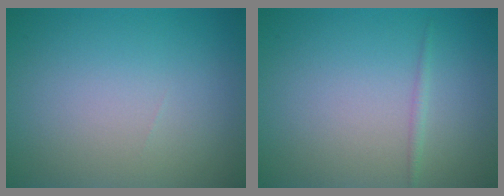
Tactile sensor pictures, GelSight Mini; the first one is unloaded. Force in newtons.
{"total": 0.7, "press": 0.7, "slide": 0.1}